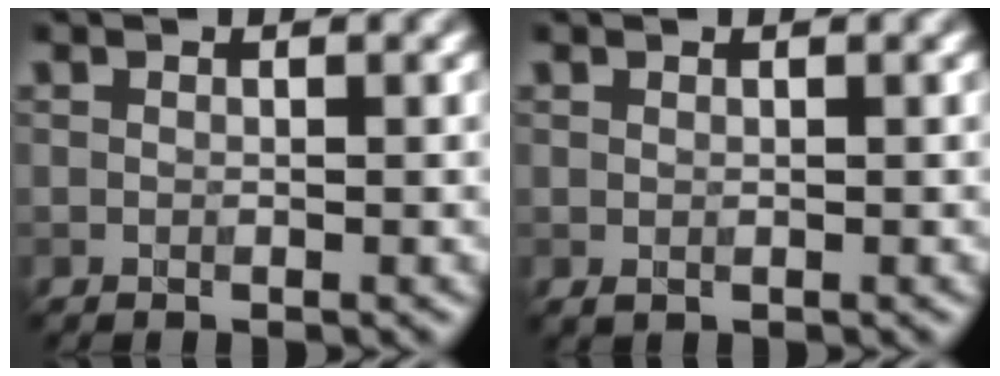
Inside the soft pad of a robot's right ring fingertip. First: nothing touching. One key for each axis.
{"total": 0.5, "fx": 0.1, "fy": 0.4, "fz": 0.3, "tx": -0.008, "ty": -0.001, "tz": 0.001}